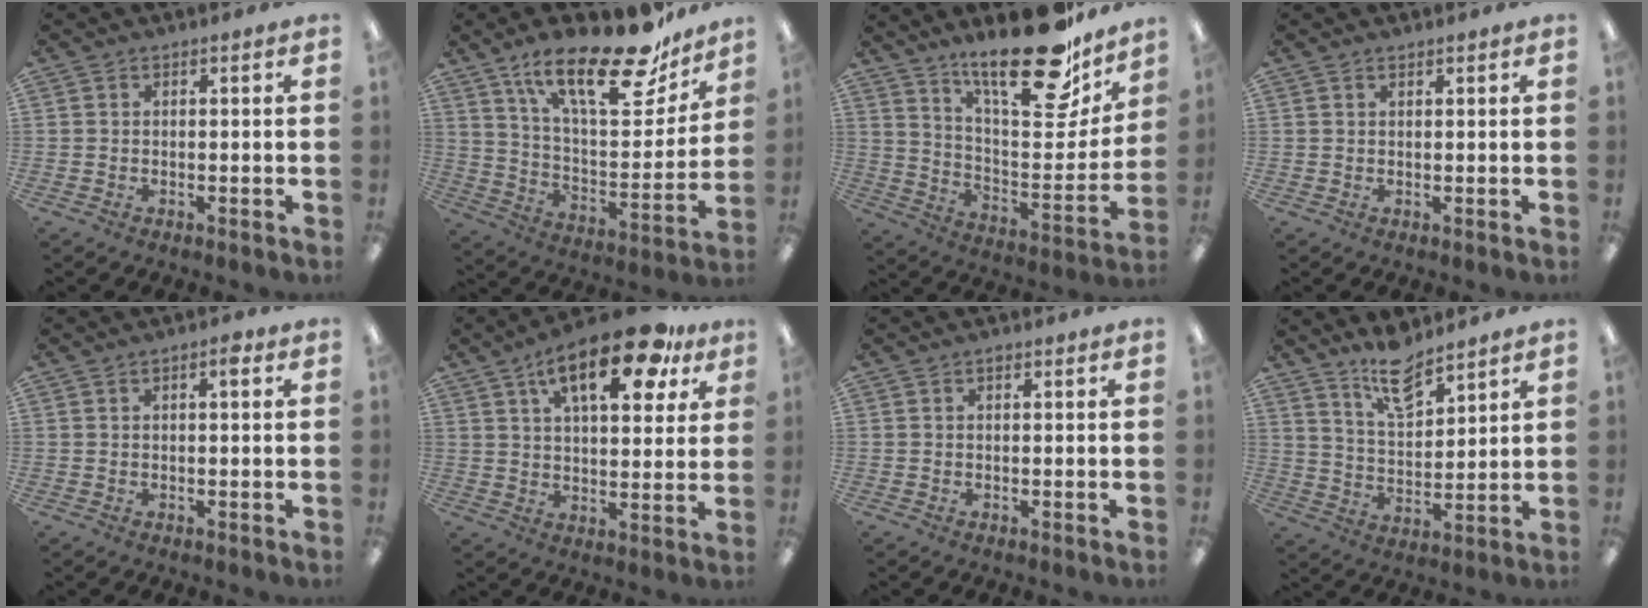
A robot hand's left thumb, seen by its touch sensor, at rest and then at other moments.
{"total": 24.5, "force": [17.2, 8.1, 15.5], "torque": [-0.232, -0.105, 0.287]}
{"total": 24.5, "force": [18.7, 7.3, 14.0], "torque": [-0.196, -0.137, 0.307]}
{"total": 0.7, "force": [0.6, 0.2, 0.2], "torque": [-0.005, 0.001, 0.012]}
{"total": 2.3, "force": [1.0, 0.8, 2.0], "torque": [-0.026, -0.001, 0.012]}
{"total": 18.8, "force": [10.5, 7.4, 13.7], "torque": [-0.207, -0.039, 0.164]}
{"total": 0.9, "force": [0.5, 0.5, 0.5], "torque": [-0.004, 0.001, 0.006]}
{"total": 10.4, "force": [8.3, 3.8, 5.0], "torque": [-0.089, -0.046, 0.150]}